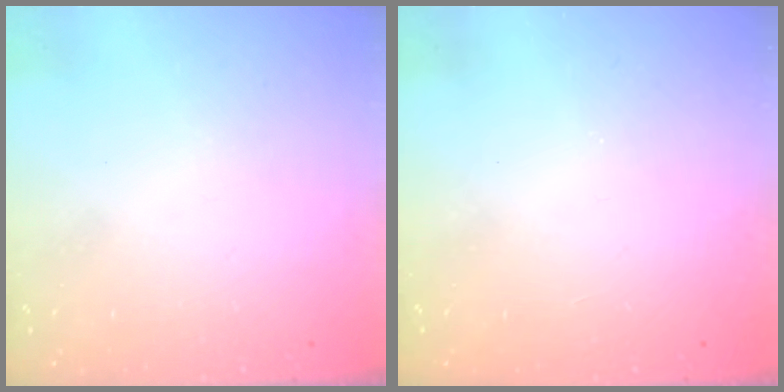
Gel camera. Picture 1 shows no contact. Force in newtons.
{"total": 1.0, "press": 0.9, "slide": 0.1}